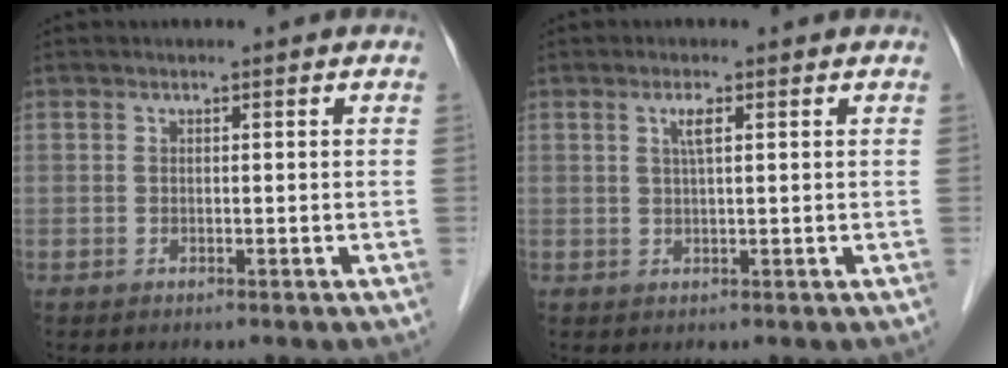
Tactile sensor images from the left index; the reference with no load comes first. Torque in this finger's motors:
{"motor_torque": [0.37, 0.31, 0.05, 0.04]}